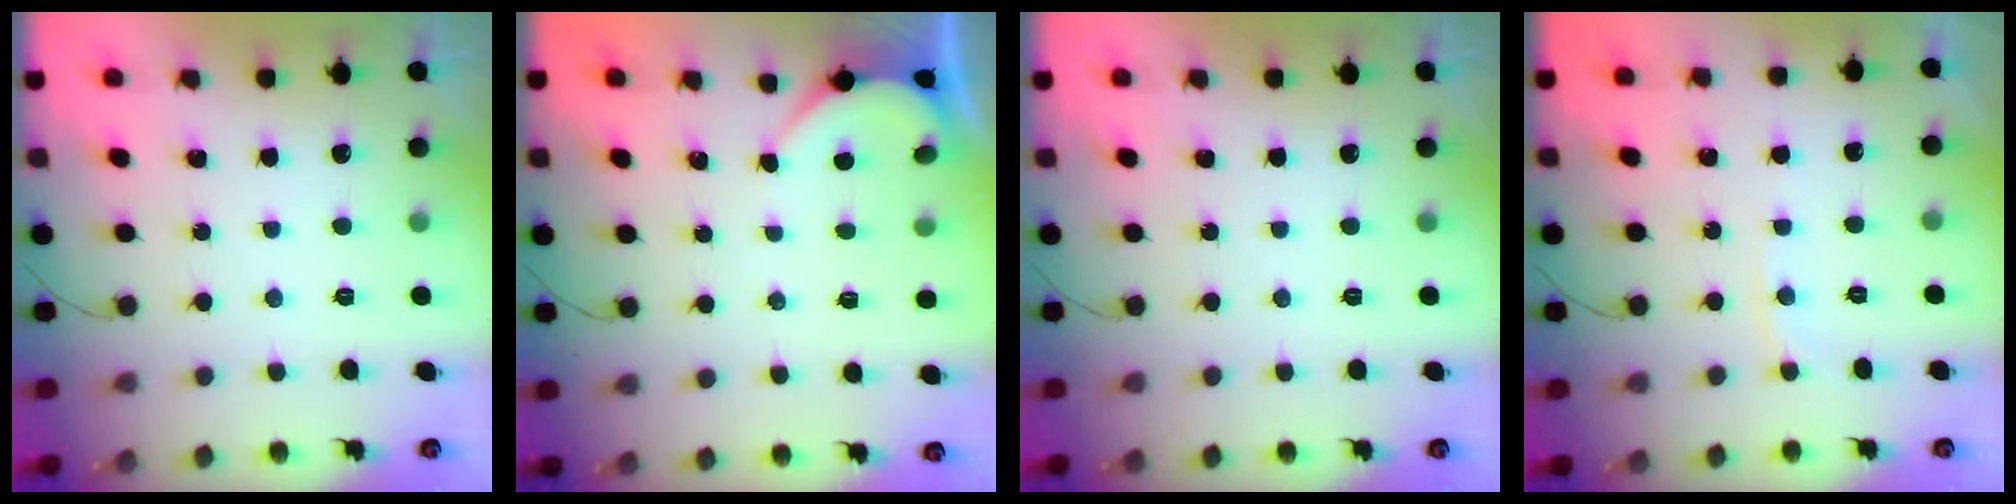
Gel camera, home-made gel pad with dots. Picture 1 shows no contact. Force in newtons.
{"total": 1.7, "press": 1.7, "slide": 0.2}
{"total": 0.0}
{"total": 3.6, "press": 3.5, "slide": 0.5}